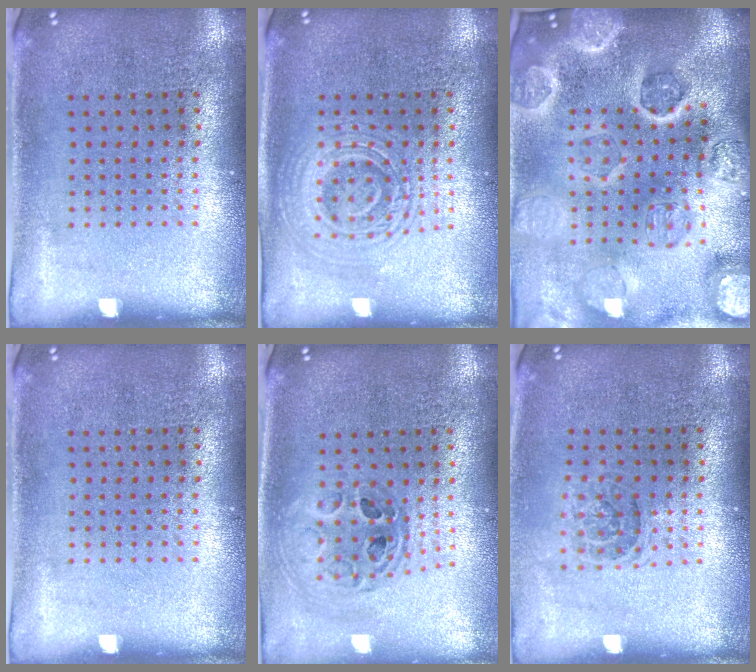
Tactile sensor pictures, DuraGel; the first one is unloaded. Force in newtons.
{"total": 2.6, "press": 2.5, "slide": 0.5}
{"total": 5.4, "press": 4.6, "slide": 2.9}
{"total": 0.0}
{"total": 0.9, "press": 0.9, "slide": 0.2}
{"total": 1.2, "press": 1.0, "slide": 0.7}